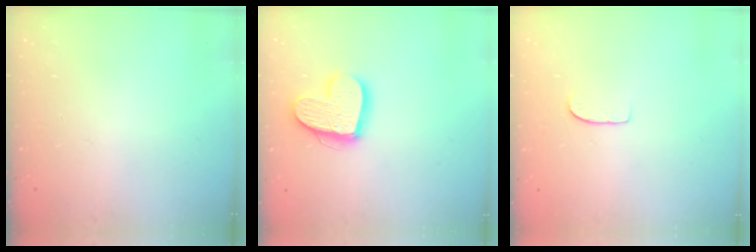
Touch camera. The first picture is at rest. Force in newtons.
{"total": 14.6, "press": 14.6, "slide": 1.3}
{"total": 6.1, "press": 6.1, "slide": 0.5}